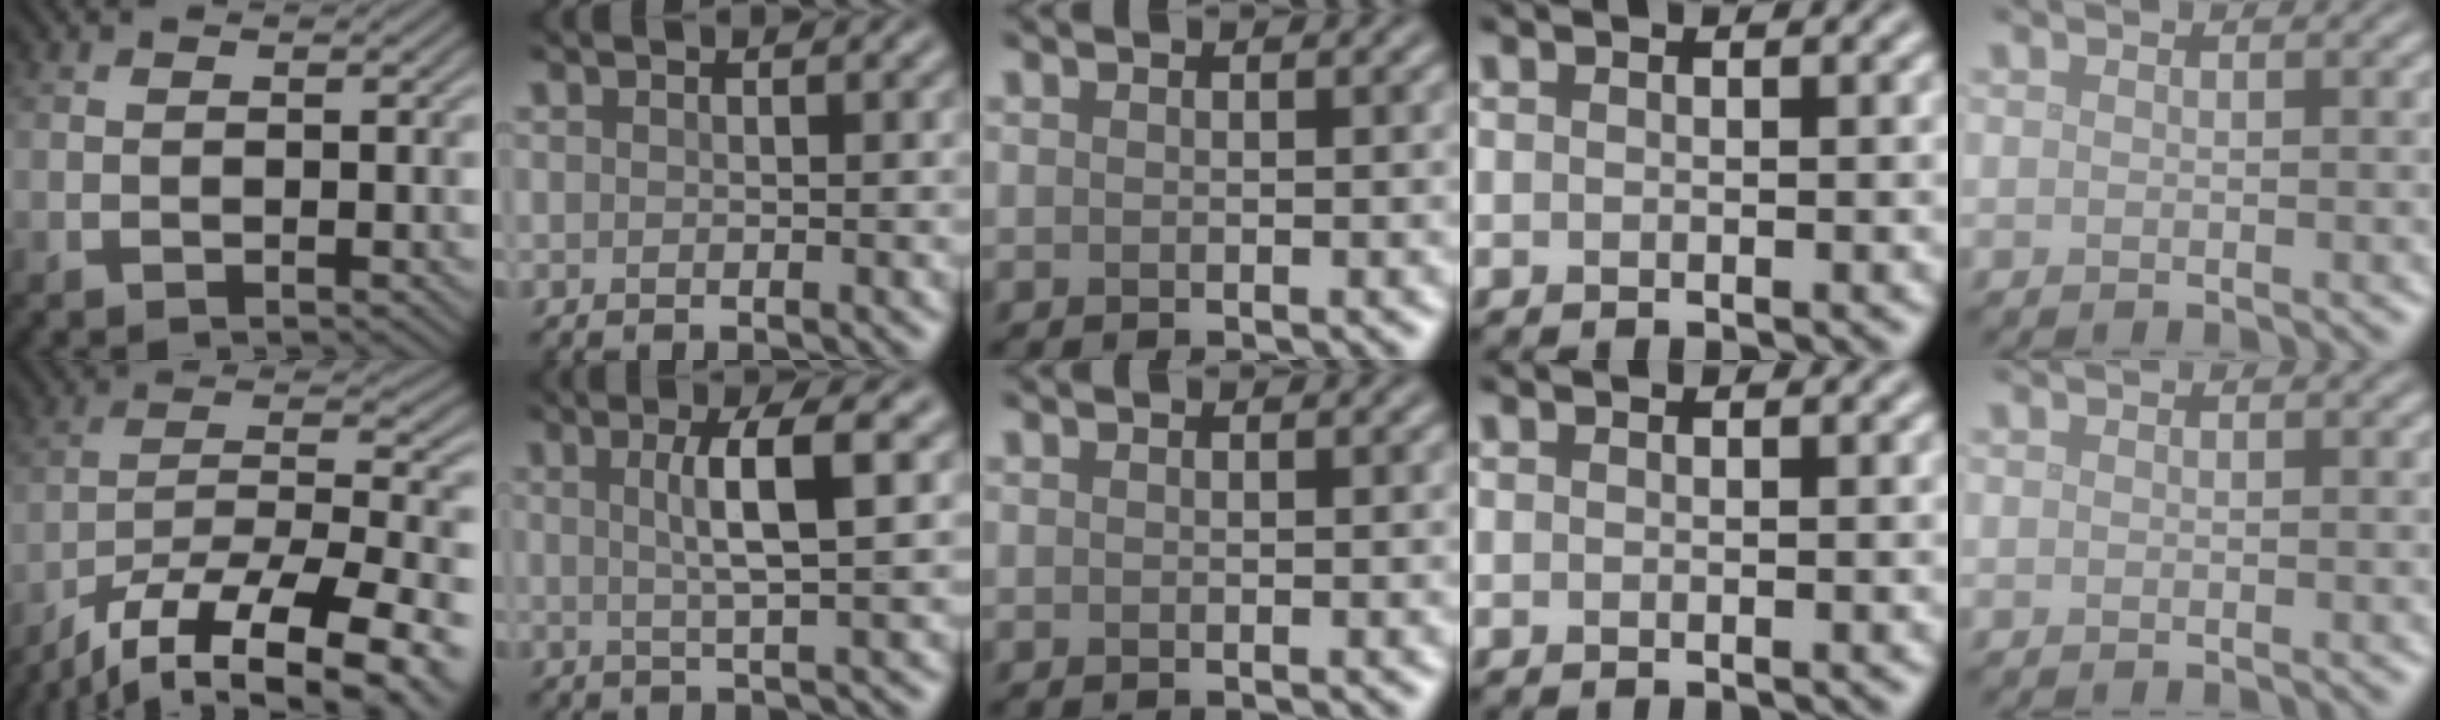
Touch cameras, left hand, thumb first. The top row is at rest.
{"thumb": {"total": 16.0, "force": [-11.6, 4.4, 10.2], "torque": [-0.169, -0.021, -0.180]}, "index": {"total": 4.8, "force": [0.9, 1.0, 4.7], "torque": [-0.073, 0.001, 0.013]}}